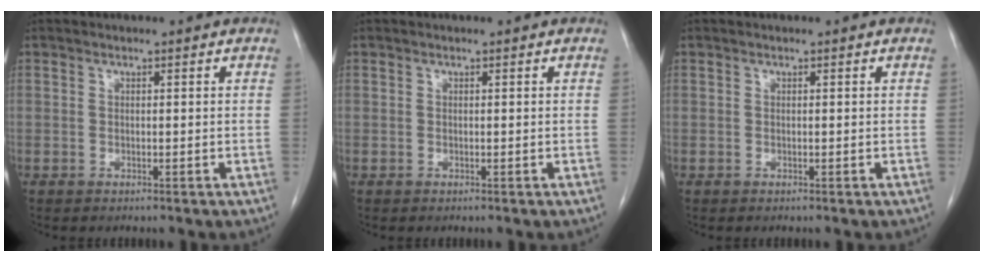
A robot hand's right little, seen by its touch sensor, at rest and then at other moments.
{"total": 0.0}
{"total": 0.0}